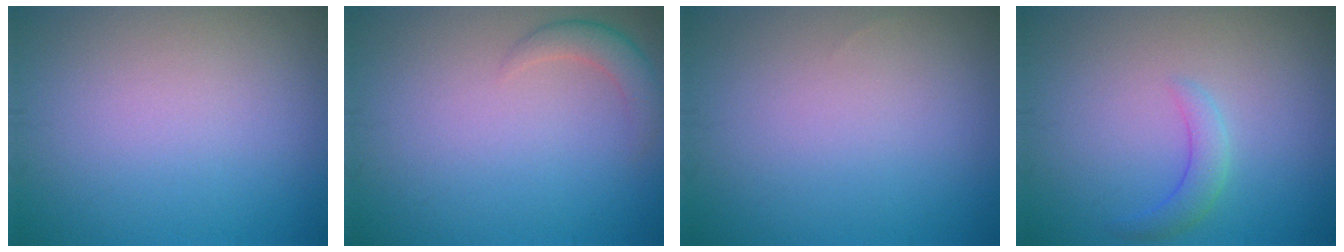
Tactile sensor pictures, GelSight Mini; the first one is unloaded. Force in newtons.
{"total": 2.0, "press": 2.0, "slide": 0.2}
{"total": 0.0}
{"total": 1.9, "press": 1.9, "slide": 0.1}